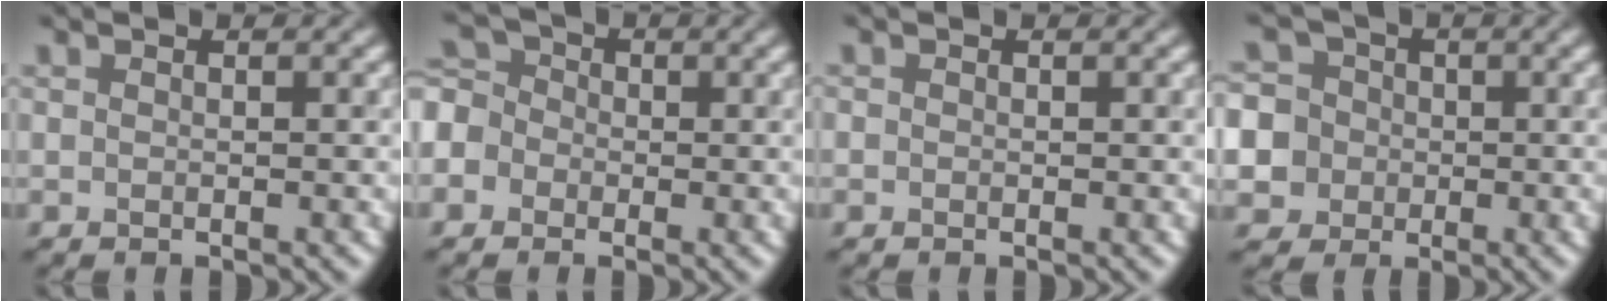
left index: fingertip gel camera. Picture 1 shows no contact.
{"total": 4.7, "force": [-2.0, 4.1, 1.3], "torque": [-0.025, 0.014, -0.050]}
{"total": 0.0}
{"total": 8.3, "force": [-2.1, 7.8, 1.7], "torque": [-0.053, 0.006, -0.067]}